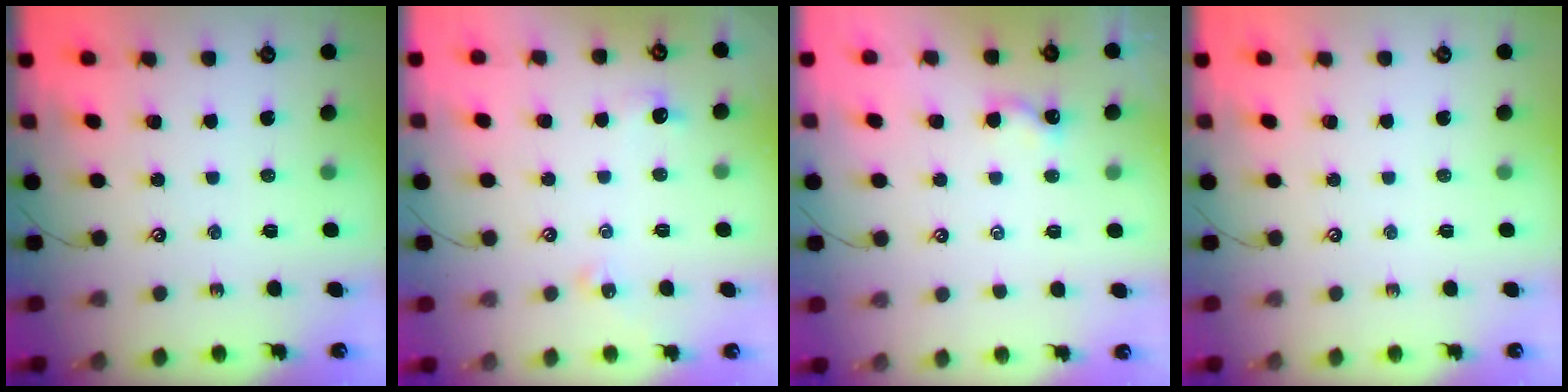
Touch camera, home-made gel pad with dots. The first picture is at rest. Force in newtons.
{"total": 2.5, "press": 2.4, "slide": 0.6}
{"total": 1.4, "press": 1.4, "slide": 0.2}
{"total": 0.0}